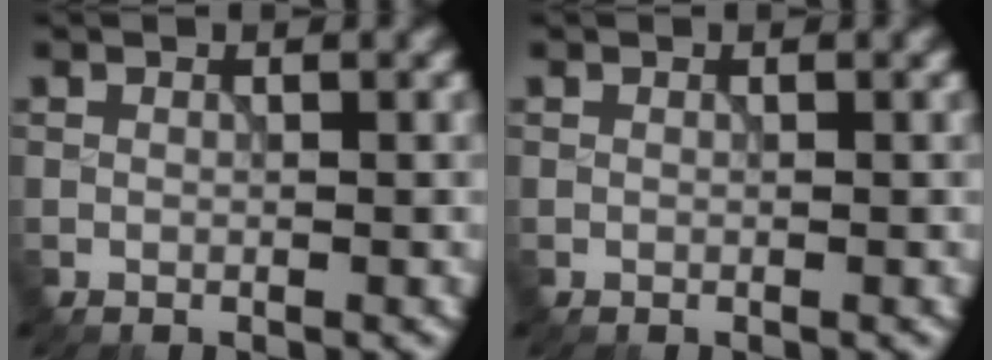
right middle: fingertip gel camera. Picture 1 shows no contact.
{"total": 0.0}